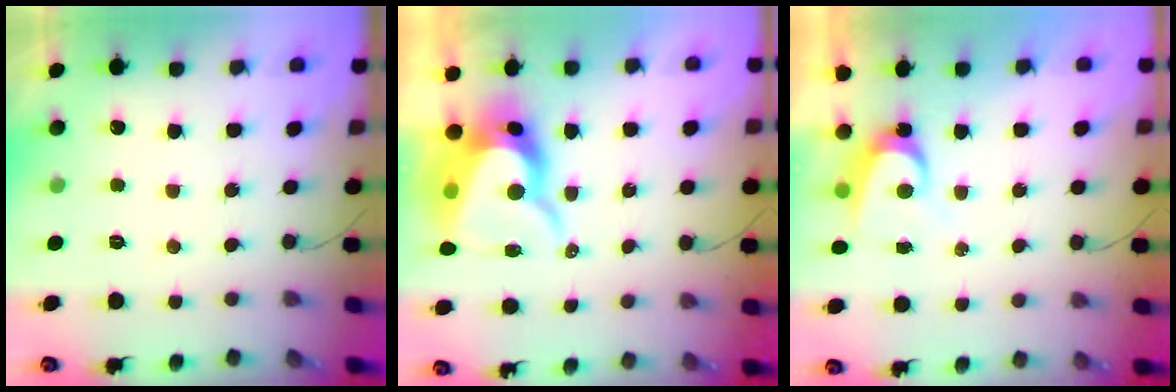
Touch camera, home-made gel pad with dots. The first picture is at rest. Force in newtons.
{"total": 12.3, "press": 12.2, "slide": 0.9}
{"total": 5.7, "press": 5.7, "slide": 0.4}